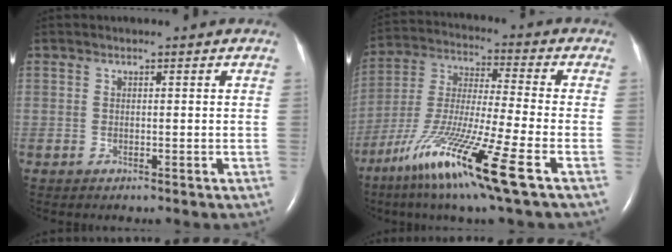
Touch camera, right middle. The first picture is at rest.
{"total": 18.3, "force": [-9.4, 0.3, 15.7], "torque": [-0.325, -0.048, -0.176]}